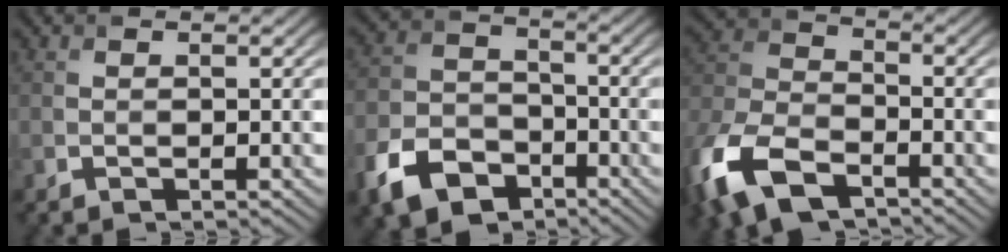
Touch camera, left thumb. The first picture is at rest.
{"total": 9.2, "force": [-5.2, 5.9, 4.8], "torque": [-0.114, -0.016, -0.110]}
{"total": 13.9, "force": [-7.8, 7.3, 8.9], "torque": [-0.236, -0.029, -0.162]}